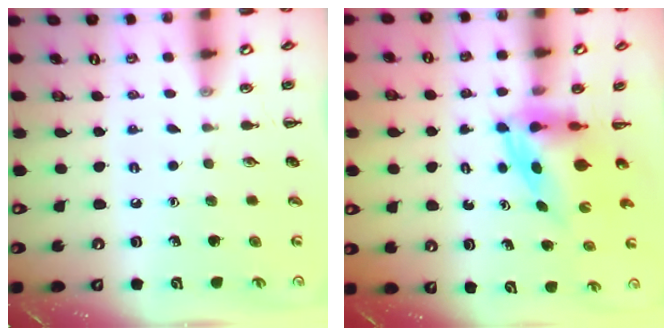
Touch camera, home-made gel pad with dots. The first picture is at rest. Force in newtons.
{"total": 3.8, "press": 3.7, "slide": 1.0}